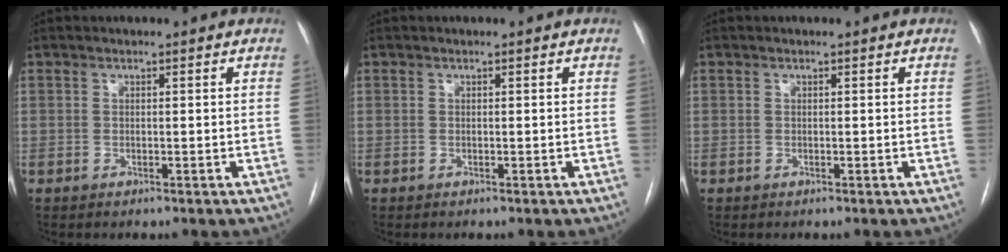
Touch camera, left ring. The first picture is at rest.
{"total": 0.0}
{"total": 0.0}